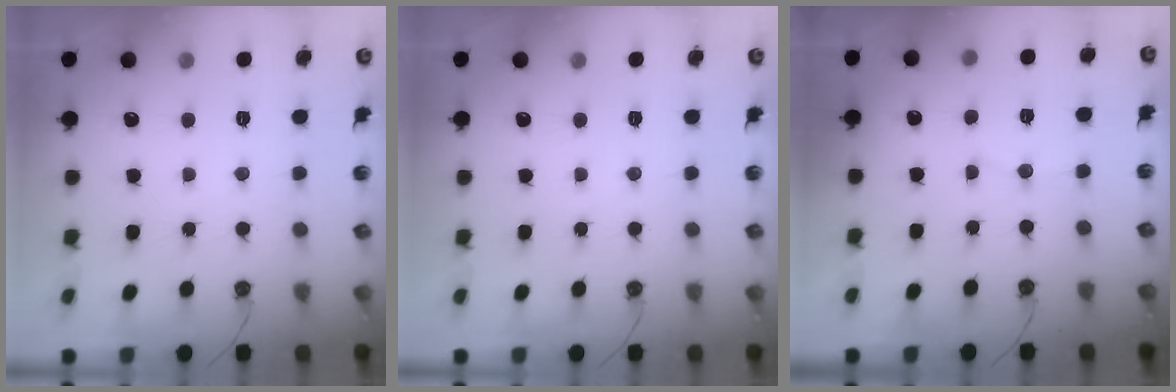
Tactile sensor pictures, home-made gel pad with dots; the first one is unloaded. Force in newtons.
{"total": 0.0}
{"total": 5.1, "press": 5.0, "slide": 1.2}